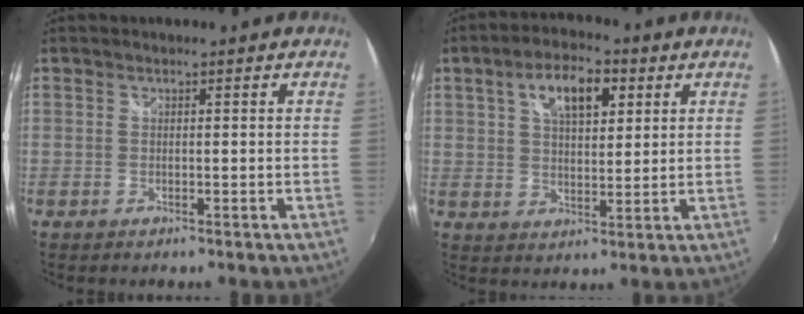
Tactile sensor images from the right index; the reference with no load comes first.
{"total": 9.5, "force": [4.0, 4.6, 7.3], "torque": [-0.122, 0.022, 0.068]}